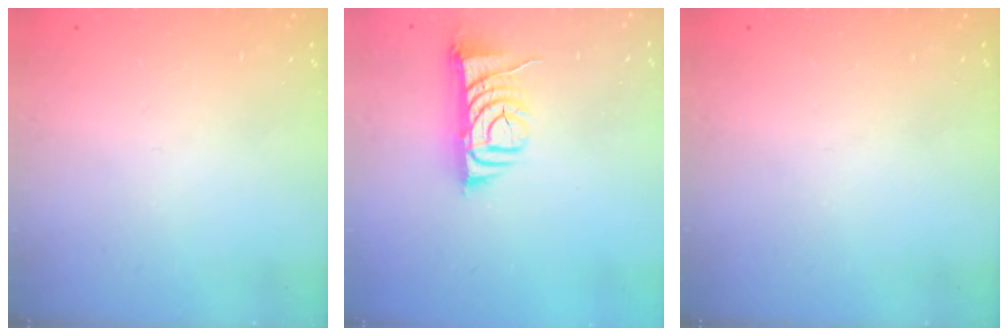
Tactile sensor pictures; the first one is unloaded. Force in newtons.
{"total": 7.9, "press": 7.8, "slide": 1.2}
{"total": 0.0}